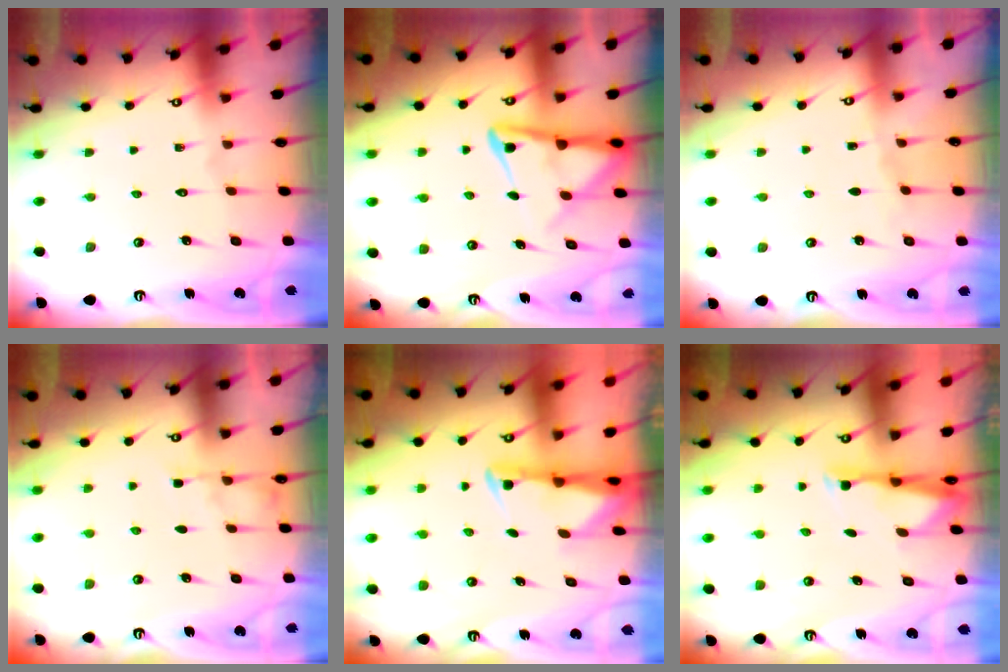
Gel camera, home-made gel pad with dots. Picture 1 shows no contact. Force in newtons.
{"total": 8.2, "press": 8.1, "slide": 1.0}
{"total": 2.8, "press": 2.8, "slide": 0.4}
{"total": 2.2, "press": 2.2, "slide": 0.3}
{"total": 2.4, "press": 2.3, "slide": 0.5}
{"total": 2.8, "press": 2.7, "slide": 0.4}